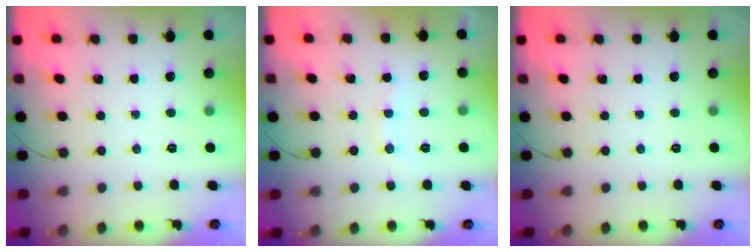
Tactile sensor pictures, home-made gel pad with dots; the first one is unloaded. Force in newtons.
{"total": 6.8, "press": 6.7, "slide": 1.4}
{"total": 0.0}